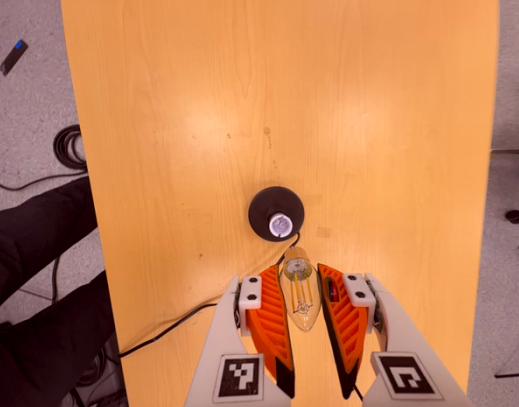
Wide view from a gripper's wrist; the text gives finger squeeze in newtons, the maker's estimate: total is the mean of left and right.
{"total": 12.5, "left": 13.8, "right": 11.1}